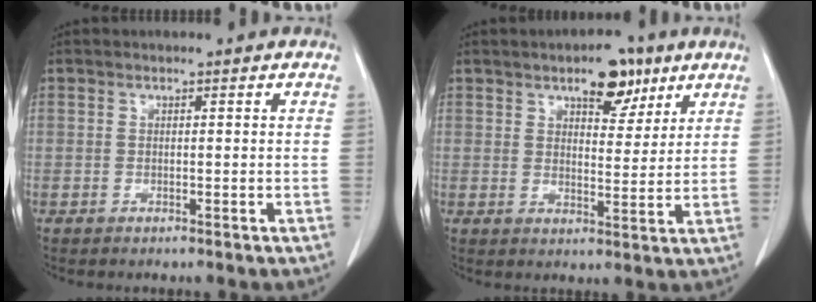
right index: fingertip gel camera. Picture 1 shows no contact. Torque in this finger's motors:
{"motor_torque": [0.18, 0.24, 0.10, 0.07]}